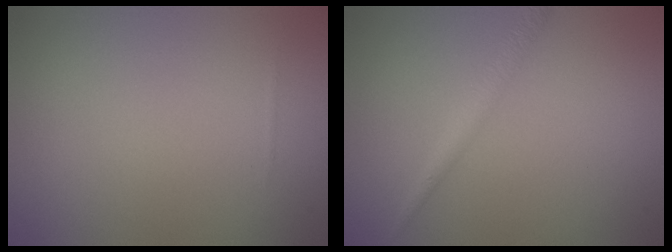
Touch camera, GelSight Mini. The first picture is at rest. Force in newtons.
{"total": 1.6, "press": 1.6, "slide": 0.0}